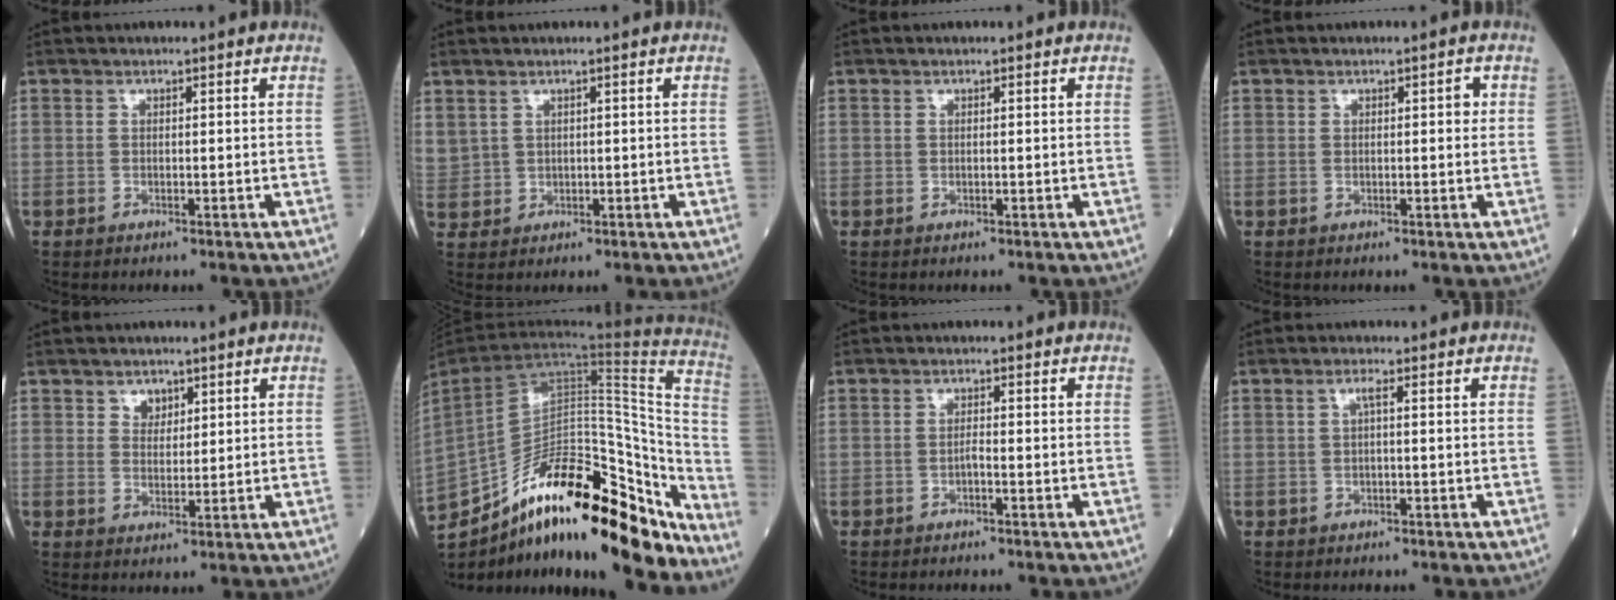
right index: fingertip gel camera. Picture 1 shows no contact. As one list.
[{"total": 3.2, "force": [1.7, 2.6, 0.9], "torque": [-0.029, 0.010, 0.048]}, {"total": 0.0}, {"total": 1.0, "force": [0.2, 0.4, 0.9], "torque": [-0.008, 0.002, 0.003]}, {"total": 2.4, "force": [1.5, 1.7, 0.9], "torque": [-0.013, 0.000, 0.027]}, {"total": 31.3, "force": [-21.2, 10.0, 20.8], "torque": [-0.348, -0.004, -0.333]}, {"total": 0.8, "force": [-0.6, 0.0, 0.6], "torque": [-0.011, 0.002, -0.012]}, {"total": 1.2, "force": [0.1, 0.0, 1.2], "torque": [-0.023, 0.002, 0.002]}]